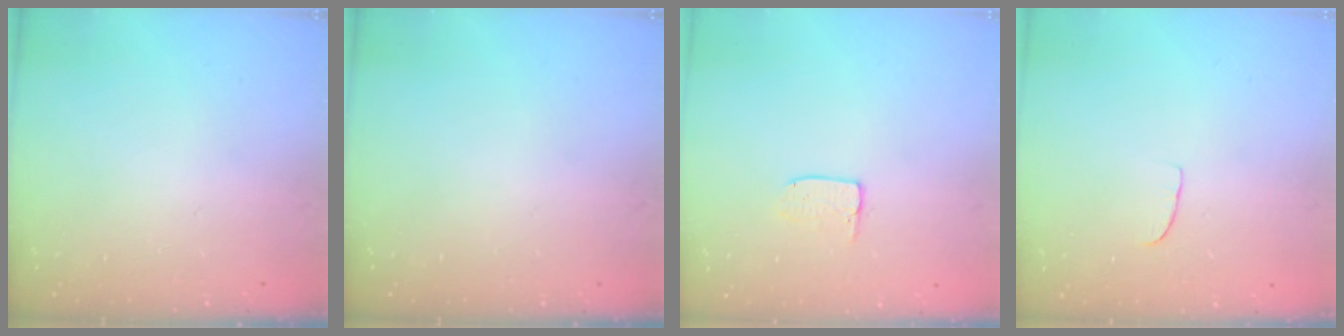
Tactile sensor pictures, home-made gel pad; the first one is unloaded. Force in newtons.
{"total": 0.0}
{"total": 5.2, "press": 5.2, "slide": 0.4}
{"total": 5.7, "press": 5.7, "slide": 0.5}